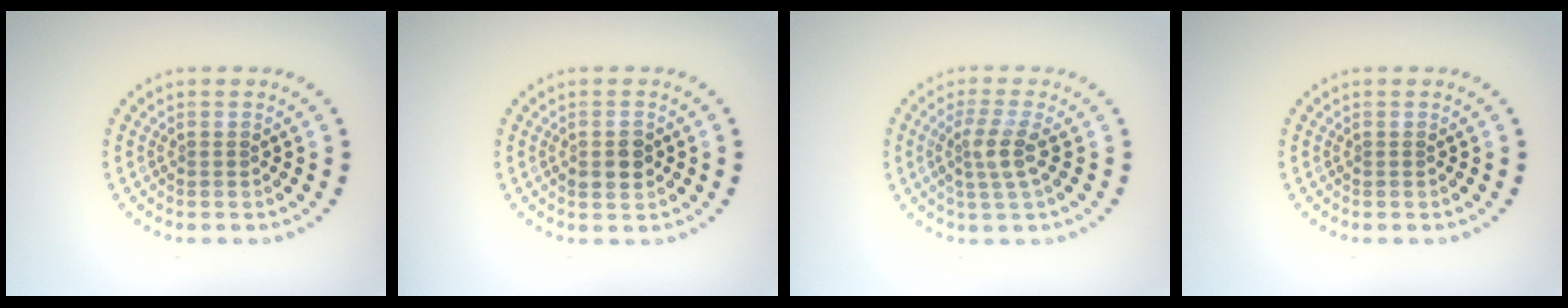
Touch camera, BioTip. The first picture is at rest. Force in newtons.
{"total": 2.4, "press": 2.4, "slide": 0.2}
{"total": 2.7, "press": 2.2, "slide": 1.5}
{"total": 0.0}